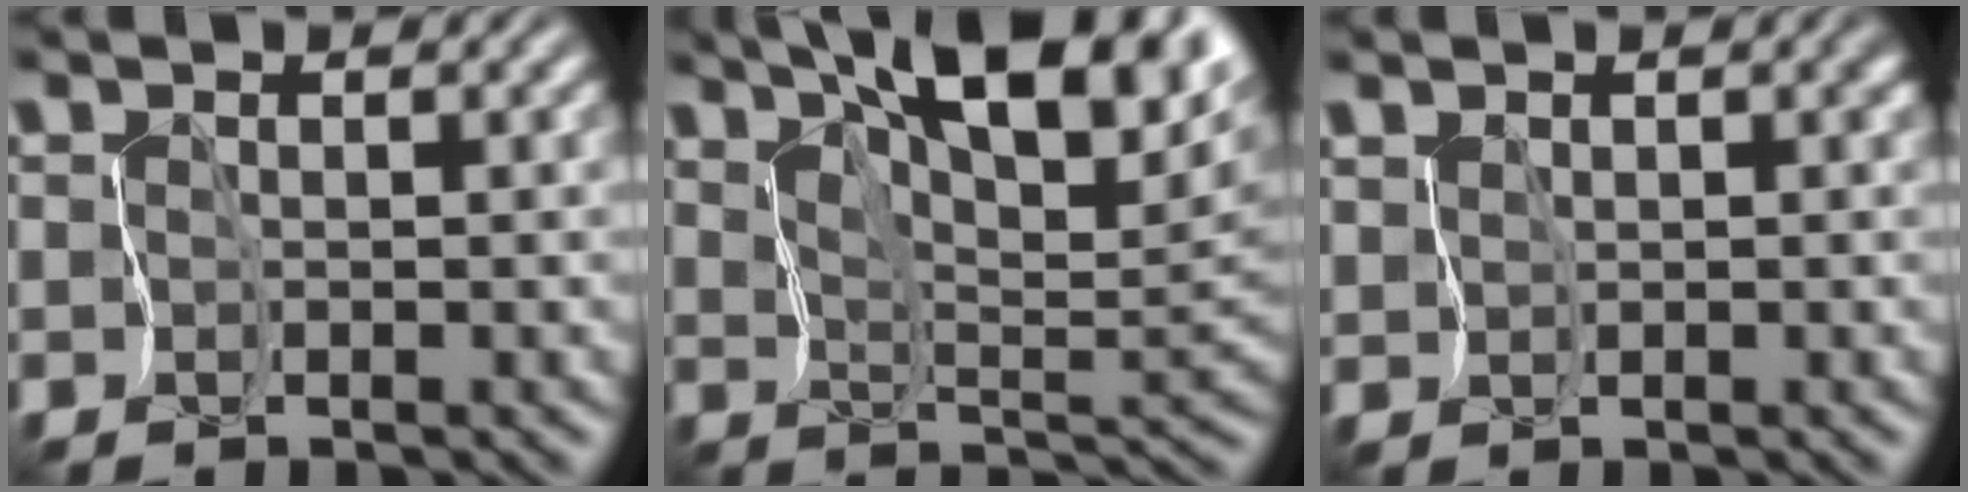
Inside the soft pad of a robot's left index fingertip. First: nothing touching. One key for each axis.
{"total": 13.8, "fx": 8.9, "fy": 4.2, "fz": 9.7, "tx": -0.144, "ty": 0.015, "tz": 0.124}
{"total": 1.1, "fx": 0.6, "fy": 0.7, "fz": 0.5, "tx": -0.011, "ty": -0.002, "tz": 0.013}